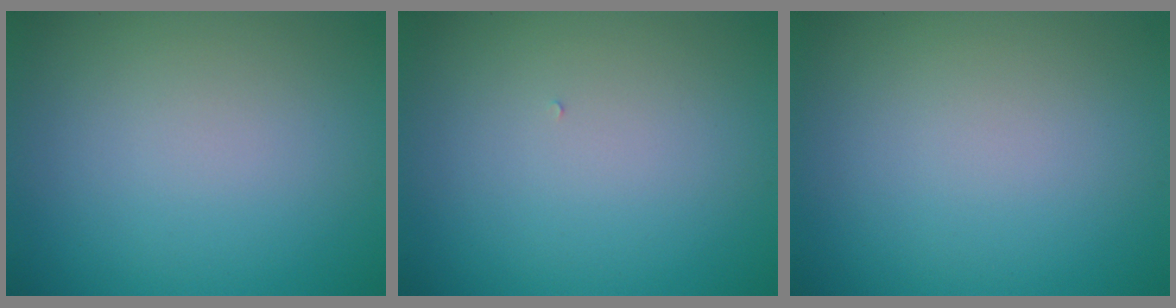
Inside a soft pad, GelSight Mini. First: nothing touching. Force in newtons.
{"total": 0.0}
{"total": 0.0}